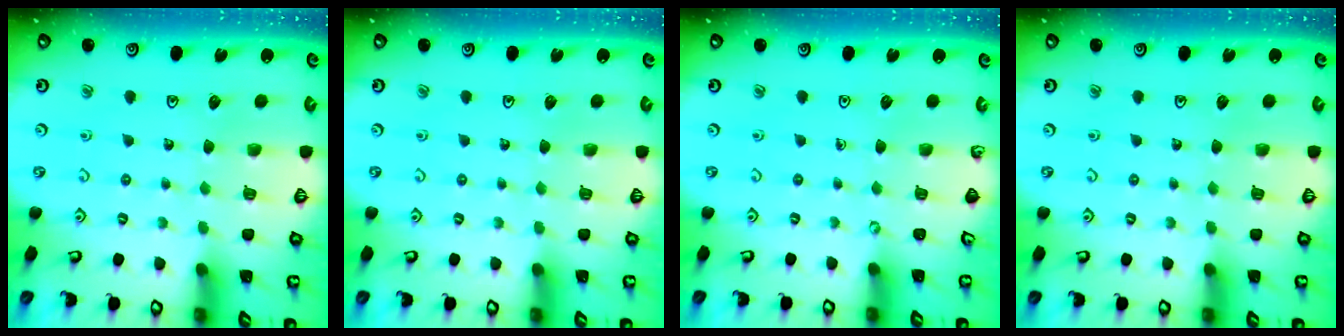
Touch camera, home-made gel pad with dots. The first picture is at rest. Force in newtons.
{"total": 0.0}
{"total": 0.0}
{"total": 0.0}